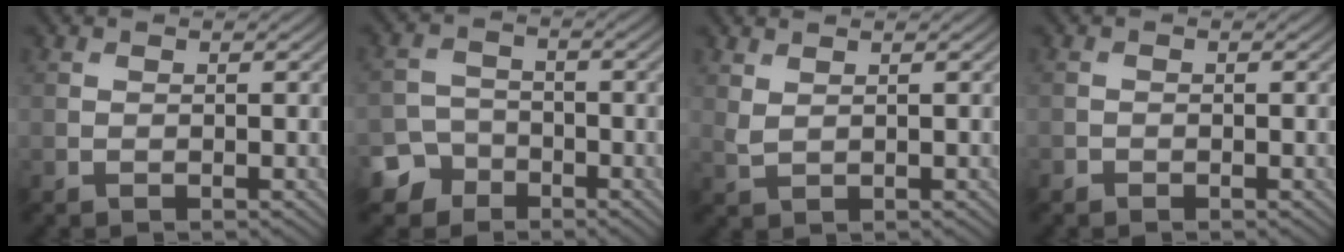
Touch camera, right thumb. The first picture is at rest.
{"total": 5.1, "force": [-3.4, 3.6, 1.0], "torque": [-0.012, -0.003, -0.073]}
{"total": 1.4, "force": [1.1, 0.4, 0.8], "torque": [-0.028, -0.001, 0.027]}
{"total": 0.5, "force": [-0.4, 0.3, 0.0], "torque": [0.003, -0.003, -0.008]}